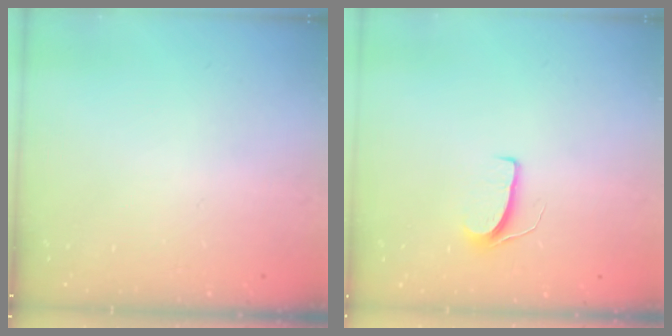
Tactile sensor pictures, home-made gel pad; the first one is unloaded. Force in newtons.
{"total": 6.2, "press": 6.2, "slide": 0.5}